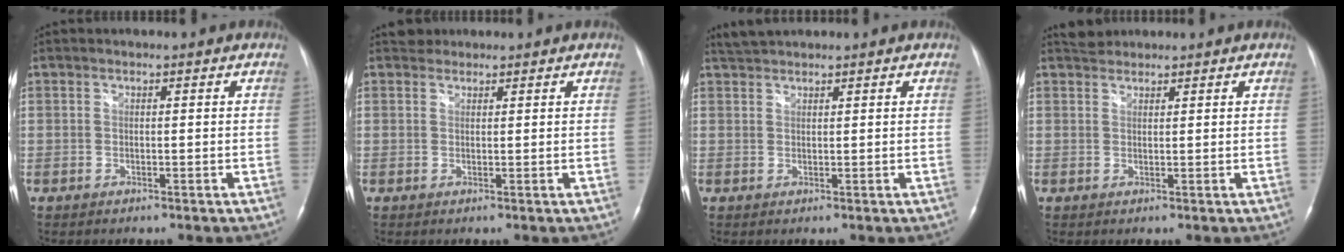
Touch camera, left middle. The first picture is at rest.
{"total": 1.5, "force": [1.3, 0.7, -0.4], "torque": [0.006, 0.009, 0.018]}
{"total": 2.6, "force": [2.5, 0.3, 0.6], "torque": [-0.018, 0.016, 0.048]}
{"total": 1.9, "force": [1.8, 0.5, -0.2], "torque": [-0.001, 0.011, 0.032]}